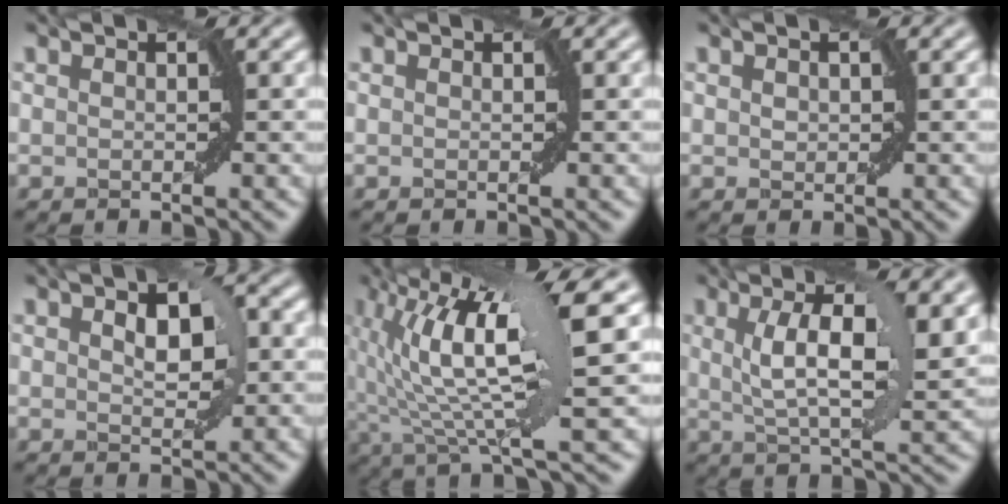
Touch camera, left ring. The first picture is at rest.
{"total": 0.0}
{"total": 0.9, "force": [0.2, 0.7, 0.6], "torque": [-0.009, 0.002, 0.007]}
{"total": 4.7, "force": [0.9, 2.4, 4.0], "torque": [-0.061, 0.006, 0.016]}
{"total": 10.6, "force": [3.2, 1.9, 9.9], "torque": [-0.180, 0.014, 0.058]}
{"total": 7.3, "force": [2.0, 2.2, 6.7], "torque": [-0.112, 0.002, 0.034]}